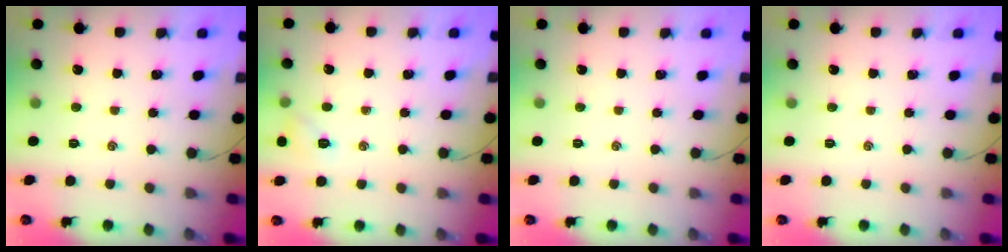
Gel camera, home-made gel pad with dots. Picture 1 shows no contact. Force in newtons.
{"total": 6.8, "press": 6.7, "slide": 1.3}
{"total": 0.0}
{"total": 0.0}